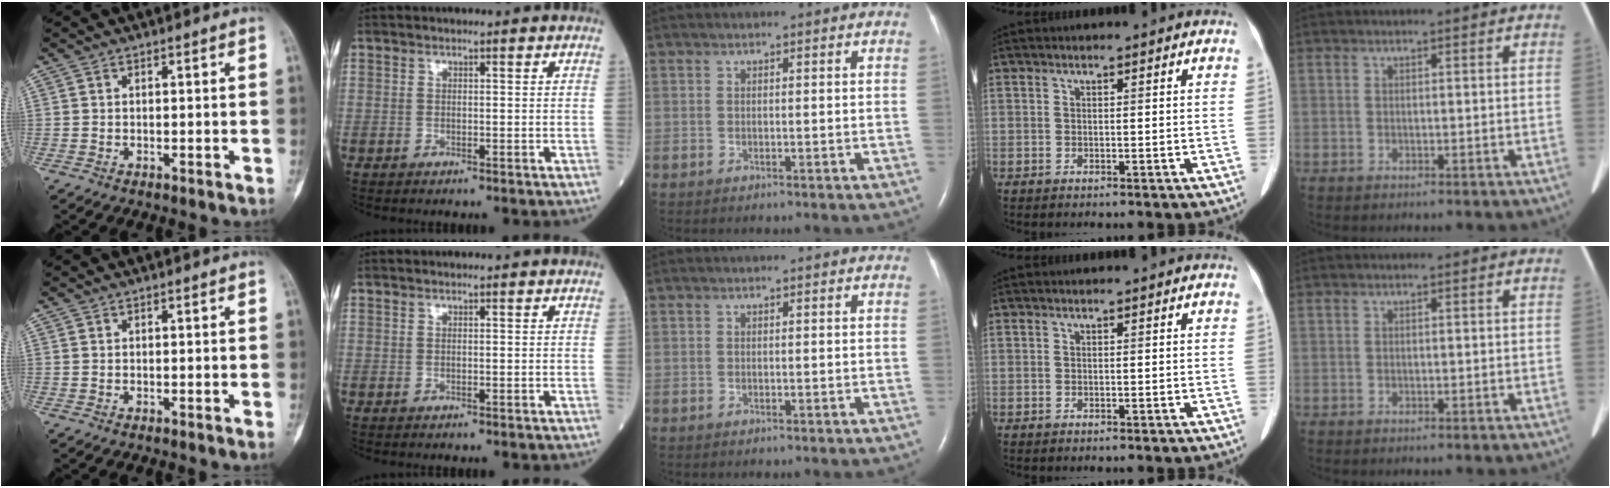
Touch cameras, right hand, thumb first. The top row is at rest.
{}